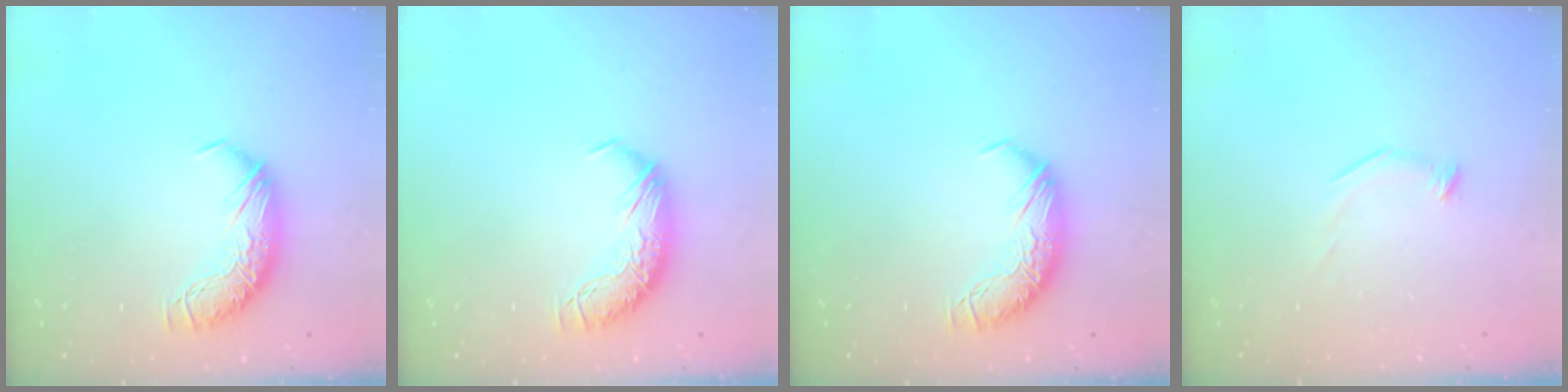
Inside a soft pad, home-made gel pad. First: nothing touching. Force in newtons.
{"total": 0.0}
{"total": 0.0}
{"total": 7.1, "press": 7.0, "slide": 1.1}